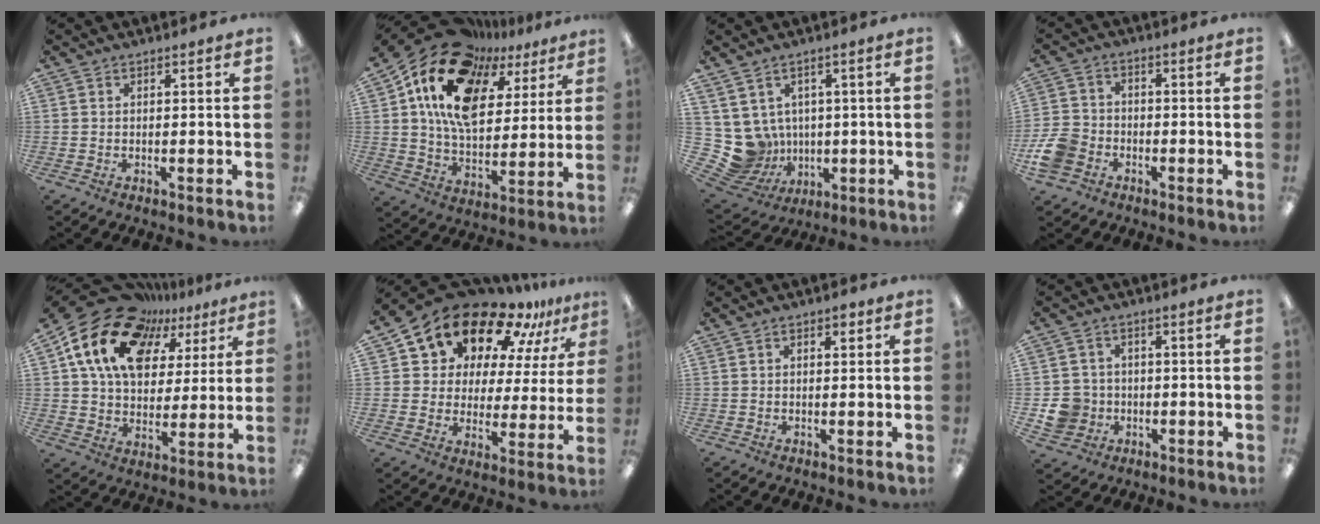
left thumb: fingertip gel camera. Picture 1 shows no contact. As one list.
[{"total": 18.9, "force": [10.4, 11.5, 10.9], "torque": [-0.218, -0.050, 0.185]}, {"total": 8.5, "force": [1.1, 8.3, 1.9], "torque": [-0.090, -0.020, 0.032]}, {"total": 7.4, "force": [-3.6, 5.5, 3.4], "torque": [-0.082, 0.021, -0.069]}, {"total": 20.3, "force": [11.7, 13.5, 9.6], "torque": [-0.194, -0.058, 0.210]}, {"total": 17.1, "force": [12.6, 9.8, 6.0], "torque": [-0.118, -0.093, 0.222]}, {"total": 2.1, "force": [0.8, 1.2, 1.5], "torque": [-0.014, -0.001, 0.009]}, {"total": 7.0, "force": [-1.4, 6.5, 2.0], "torque": [-0.047, 0.018, -0.021]}]